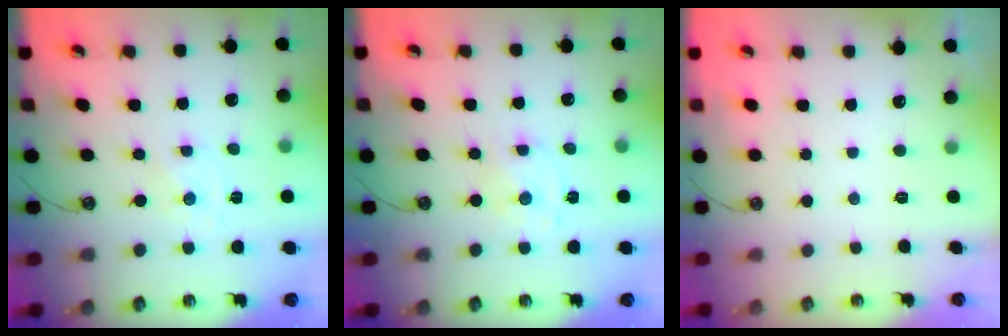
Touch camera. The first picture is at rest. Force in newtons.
{"total": 2.8, "press": 2.7, "slide": 0.7}
{"total": 0.0}